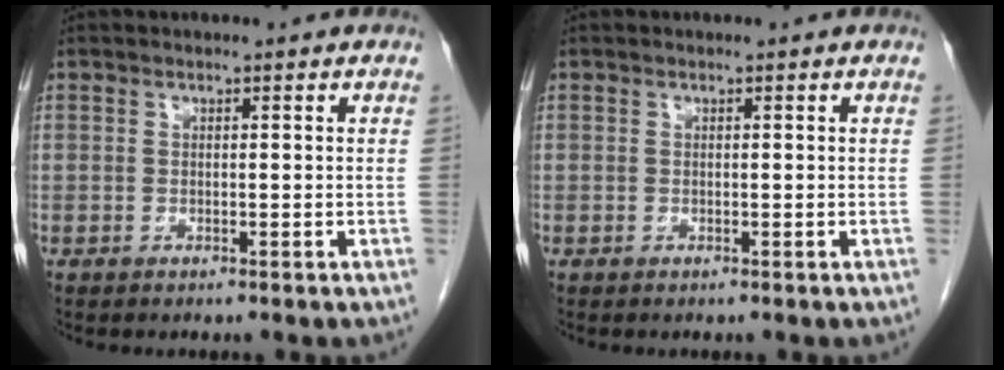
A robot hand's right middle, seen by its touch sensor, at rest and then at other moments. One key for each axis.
{"total": 0.0}